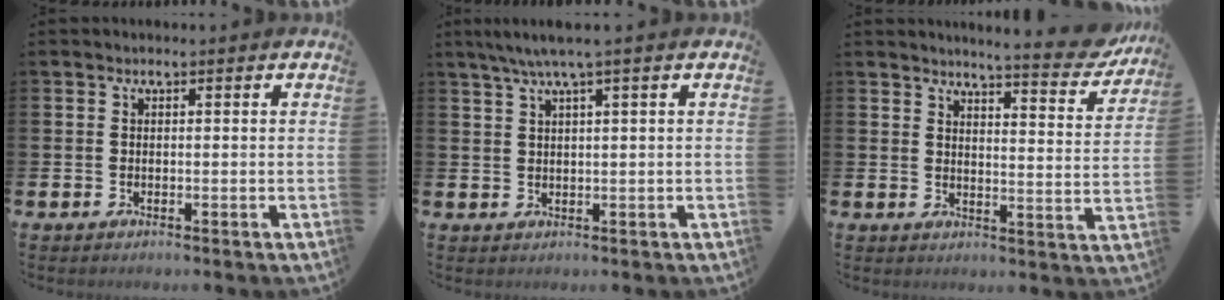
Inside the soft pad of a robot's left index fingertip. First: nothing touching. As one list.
[{"total": 3.5, "force": [2.2, -0.3, 2.7], "torque": [-0.060, 0.004, 0.040]}, {"total": 5.7, "force": [5.5, 0.2, 1.6], "torque": [-0.030, -0.043, 0.090]}]